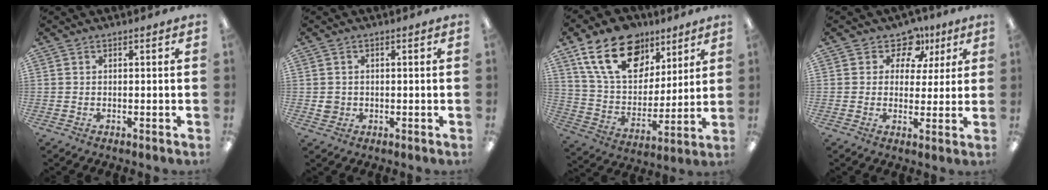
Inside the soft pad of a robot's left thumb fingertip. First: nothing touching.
{"total": 2.5, "force": [-0.1, 2.4, 0.6], "torque": [-0.004, 0.001, -0.004]}
{"total": 20.2, "force": [11.7, 12.6, 10.6], "torque": [-0.178, -0.043, 0.215]}
{"total": 8.4, "force": [4.8, 6.3, 2.7], "torque": [-0.046, -0.031, 0.085]}